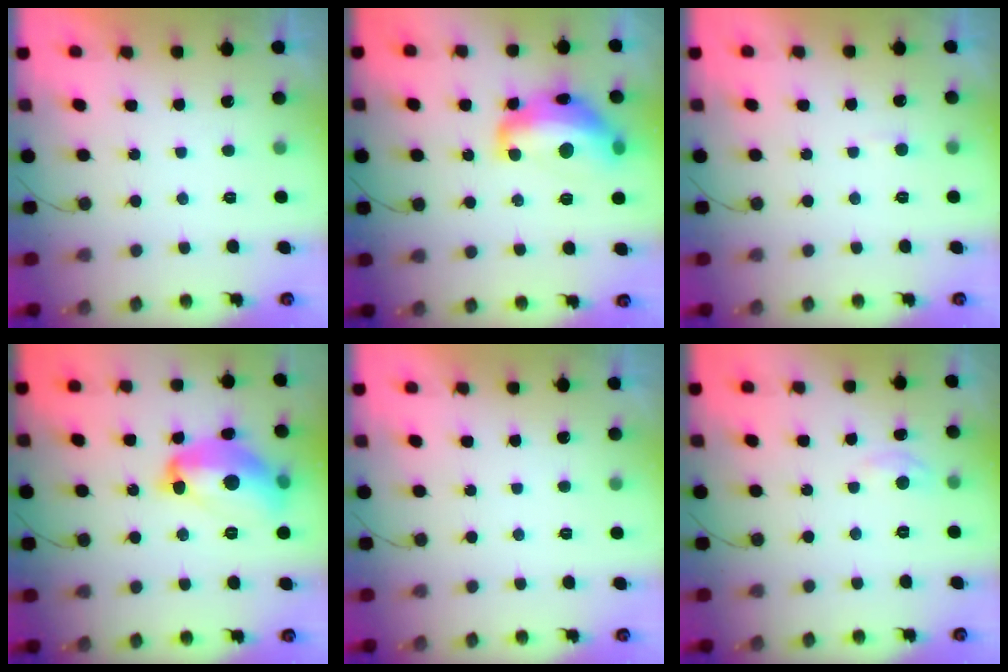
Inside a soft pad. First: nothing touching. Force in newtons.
{"total": 15.7, "press": 15.6, "slide": 1.1}
{"total": 2.3, "press": 2.3, "slide": 0.3}
{"total": 15.4, "press": 15.4, "slide": 0.8}
{"total": 0.0}
{"total": 3.6, "press": 3.6, "slide": 0.4}